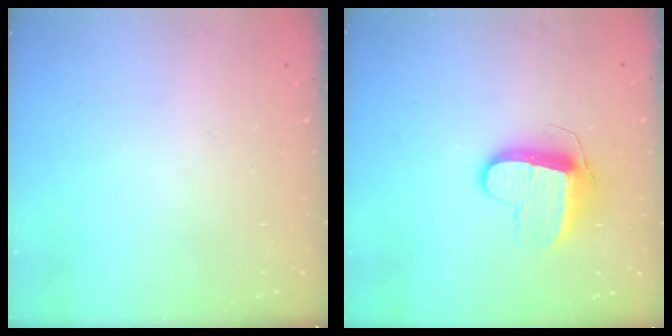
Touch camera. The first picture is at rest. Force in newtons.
{"total": 10.5, "press": 10.5, "slide": 0.4}